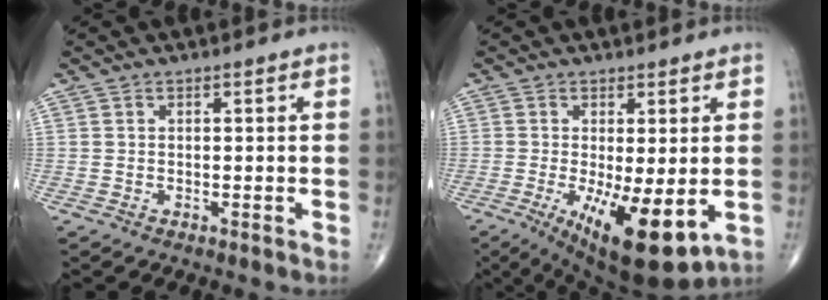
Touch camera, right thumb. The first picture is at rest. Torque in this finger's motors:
{"motor_torque": [1.28, 3.05, 0.89, 0.56, 0.41]}